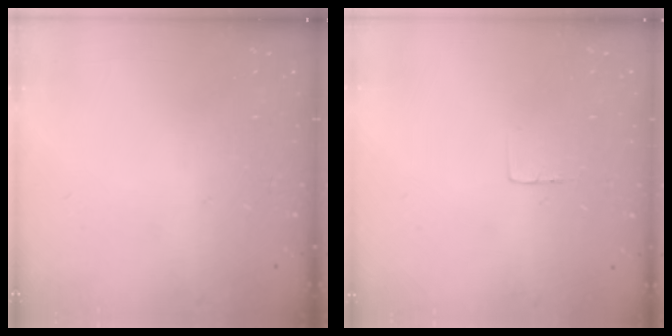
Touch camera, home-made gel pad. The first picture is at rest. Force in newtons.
{"total": 2.3, "press": 2.3, "slide": 0.1}